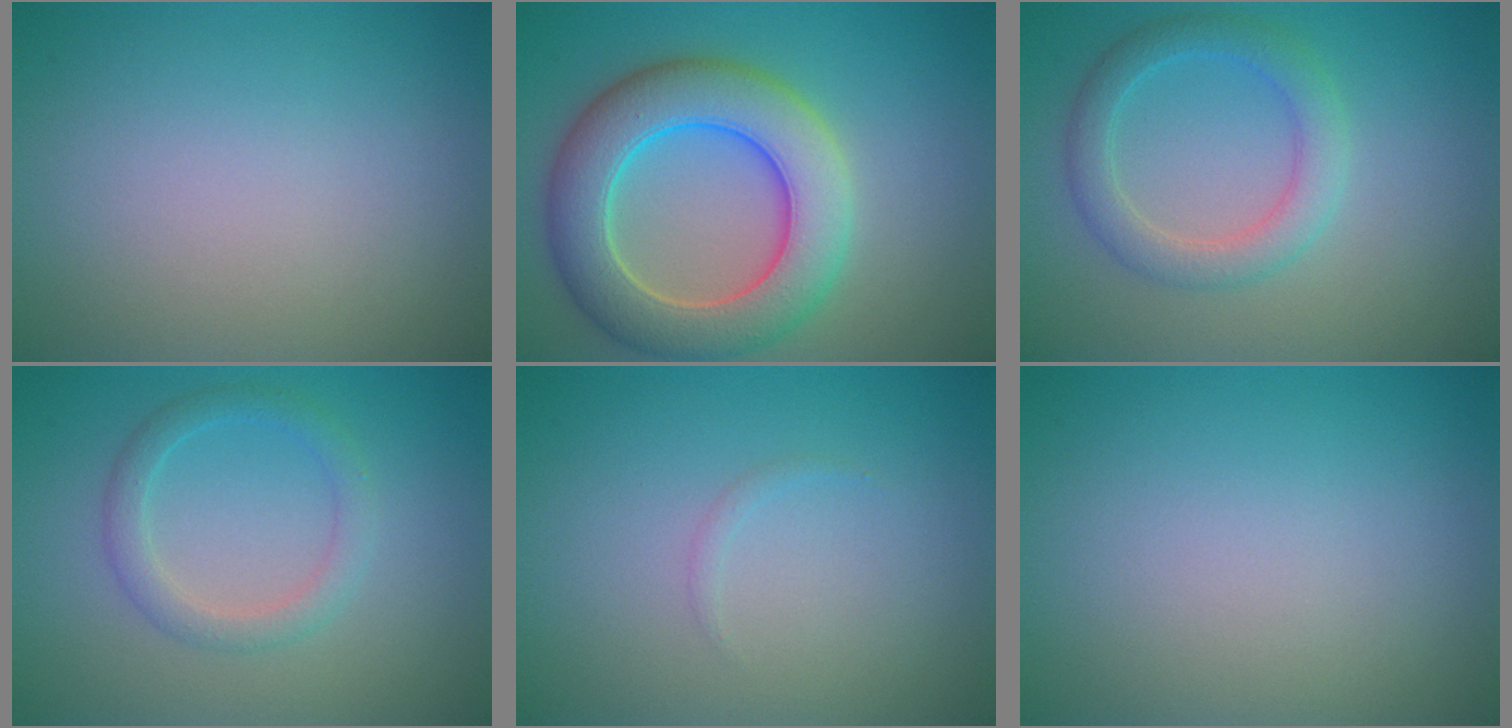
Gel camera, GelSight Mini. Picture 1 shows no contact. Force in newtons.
{"total": 8.5, "press": 8.4, "slide": 0.4}
{"total": 3.3, "press": 3.3, "slide": 0.2}
{"total": 2.4, "press": 2.3, "slide": 0.1}
{"total": 0.5, "press": 0.5, "slide": 0.0}
{"total": 0.0}